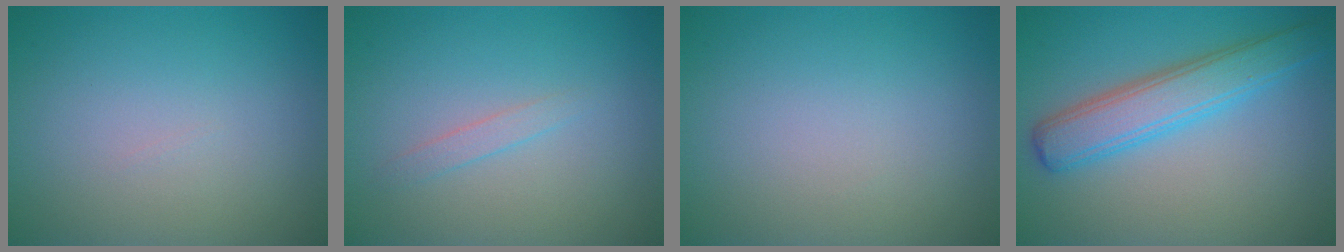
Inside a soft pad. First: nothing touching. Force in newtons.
{"total": 1.0, "press": 1.0, "slide": 0.1}
{"total": 0.0}
{"total": 4.8, "press": 4.8, "slide": 0.3}